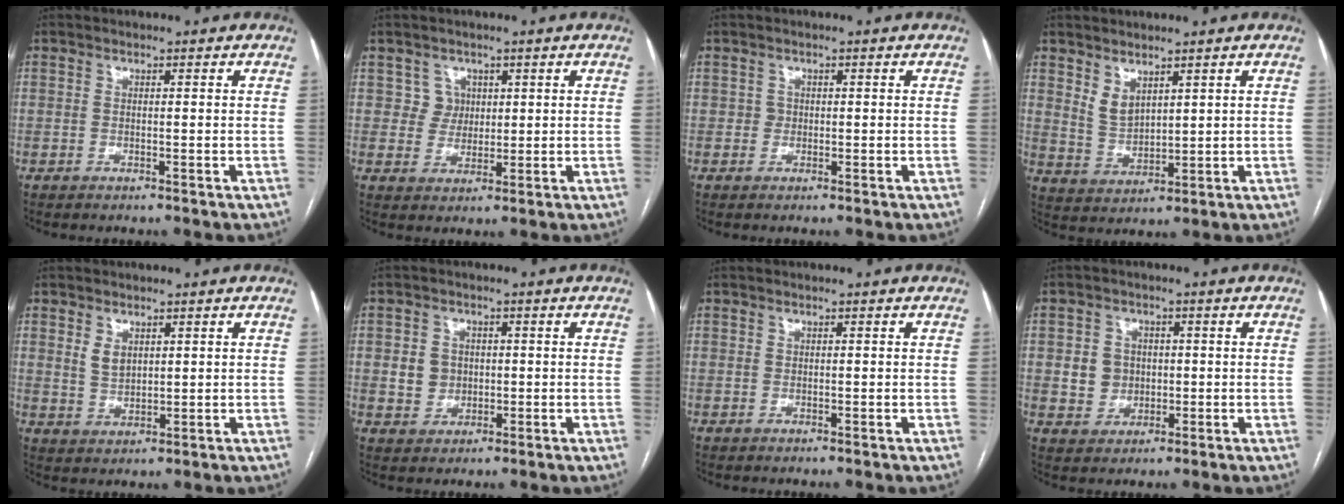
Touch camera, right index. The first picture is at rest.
{"total": 3.4, "force": [1.3, 3.1, 0.0], "torque": [0.004, 0.004, 0.023]}
{"total": 0.9, "force": [0.0, 0.9, 0.1], "torque": [0.004, 0.004, -0.001]}
{"total": 4.1, "force": [2.9, 2.1, 2.2], "torque": [-0.048, -0.006, 0.069]}
{"total": 3.2, "force": [1.5, 2.1, 1.9], "torque": [-0.040, 0.000, 0.038]}
{"total": 4.1, "force": [0.1, 3.9, 1.3], "torque": [-0.018, 0.013, 0.011]}
{"total": 0.0}
{"total": 4.7, "force": [0.2, 4.5, 1.4], "torque": [-0.022, 0.014, 0.011]}